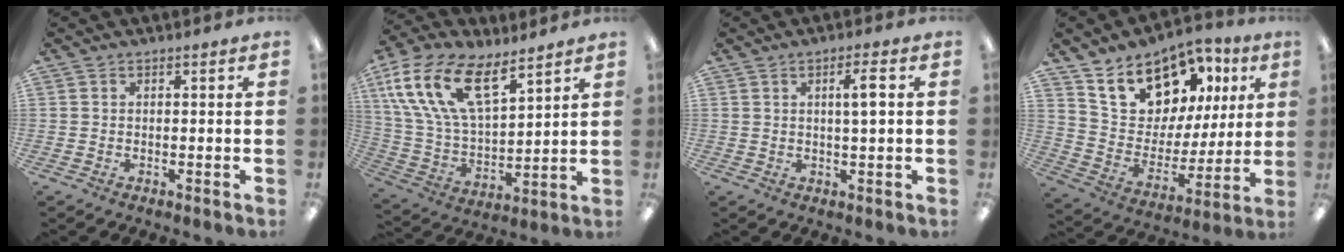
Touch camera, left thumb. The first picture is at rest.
{"total": 20.5, "force": [10.9, 10.5, 13.9], "torque": [-0.295, -0.045, 0.196]}
{"total": 4.1, "force": [1.2, 0.8, 3.9], "torque": [-0.069, 0.000, 0.016]}
{"total": 17.5, "force": [12.2, 10.5, 6.9], "torque": [-0.136, -0.072, 0.225]}